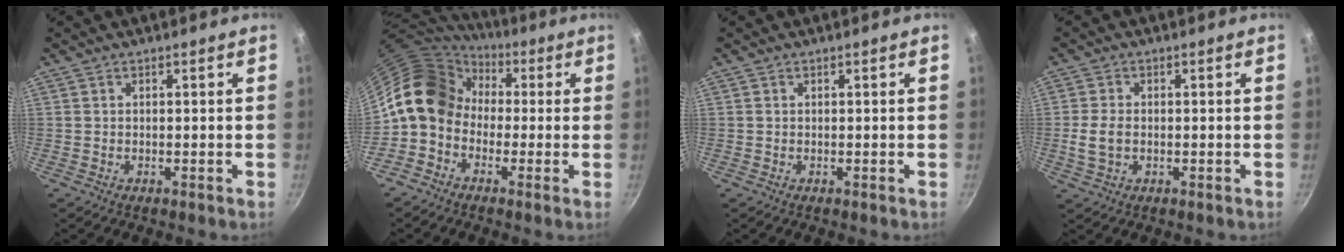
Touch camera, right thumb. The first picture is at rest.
{"total": 13.4, "force": [0.5, 10.9, 7.9], "torque": [-0.109, 0.038, -0.017]}
{"total": 0.0}
{"total": 4.5, "force": [-0.5, 3.1, 3.2], "torque": [-0.062, 0.002, -0.008]}